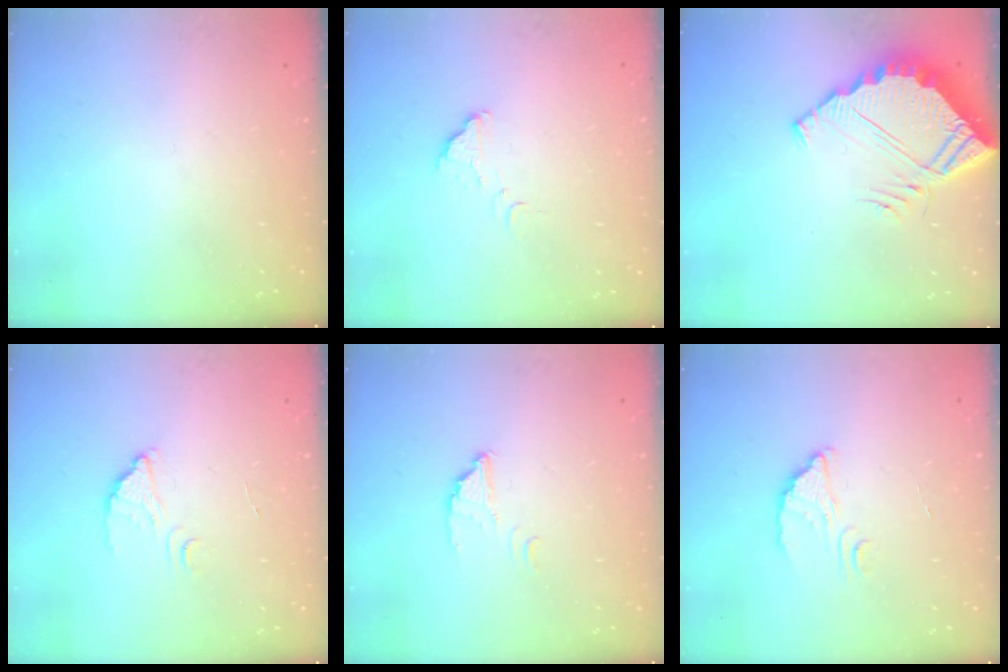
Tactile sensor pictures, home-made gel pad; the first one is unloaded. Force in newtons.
{"total": 2.4, "press": 2.4, "slide": 0.1}
{"total": 6.9, "press": 6.9, "slide": 0.4}
{"total": 2.2, "press": 2.2, "slide": 0.1}
{"total": 2.8, "press": 2.8, "slide": 0.1}
{"total": 2.3, "press": 2.3, "slide": 0.0}